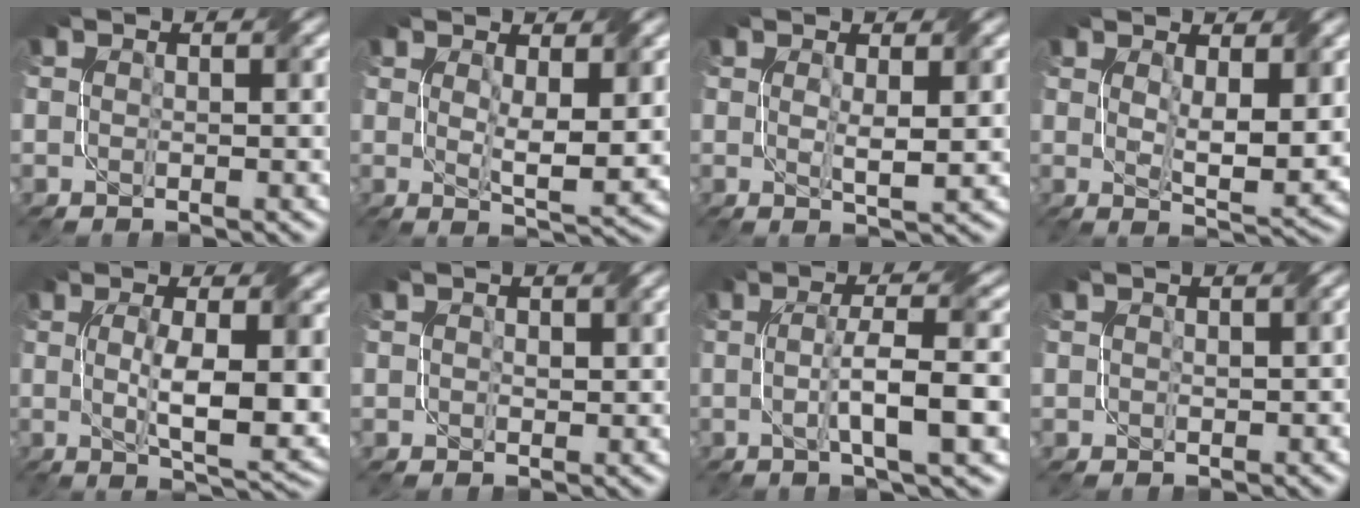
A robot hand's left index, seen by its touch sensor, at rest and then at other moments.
{"total": 4.3, "force": [1.2, 1.3, 3.9], "torque": [-0.072, -0.010, 0.025]}
{"total": 2.0, "force": [0.5, 0.3, 1.9], "torque": [-0.036, -0.006, 0.013]}
{"total": 5.0, "force": [1.5, 1.7, 4.4], "torque": [-0.081, -0.012, 0.031]}
{"total": 7.5, "force": [0.0, 2.0, 7.3], "torque": [-0.117, -0.008, 0.007]}
{"total": 1.4, "force": [0.5, 0.9, 0.9], "torque": [-0.013, 0.001, 0.009]}
{"total": 6.7, "force": [-0.8, 1.0, 6.6], "torque": [-0.103, 0.007, -0.014]}
{"total": 1.4, "force": [0.3, 0.9, 1.0], "torque": [-0.012, 0.000, 0.007]}